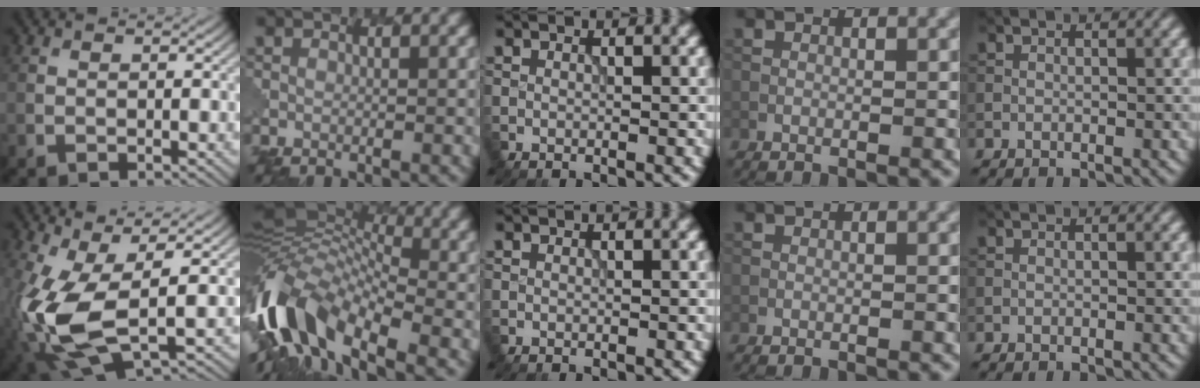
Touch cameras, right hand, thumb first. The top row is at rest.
{"thumb": {"total": 12.3, "force": [-1.5, 5.7, 10.8], "torque": [-0.276, -0.024, -0.019]}, "index": {"total": 11.4, "force": [-5.5, 5.4, 8.5], "torque": [-0.161, 0.010, -0.117]}}